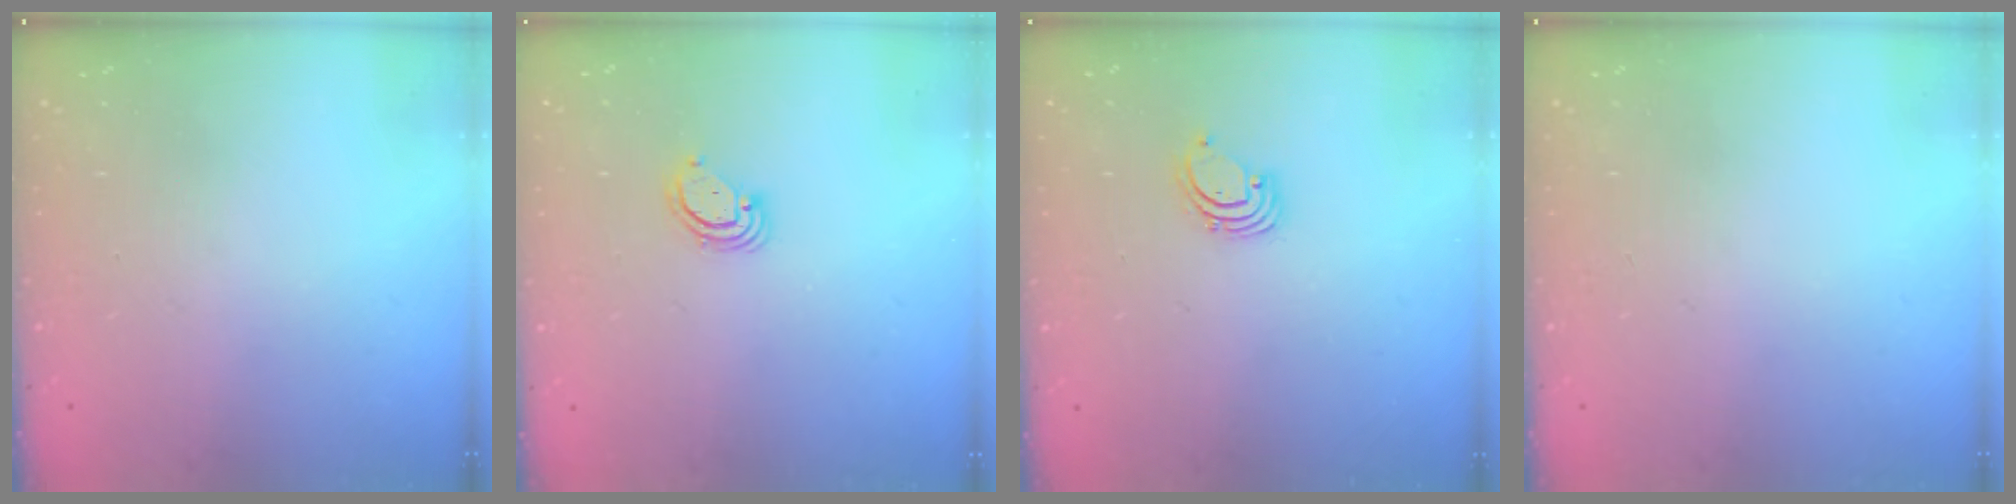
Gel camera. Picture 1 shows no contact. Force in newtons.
{"total": 3.1, "press": 3.1, "slide": 0.2}
{"total": 1.4, "press": 1.4, "slide": 0.1}
{"total": 0.0}